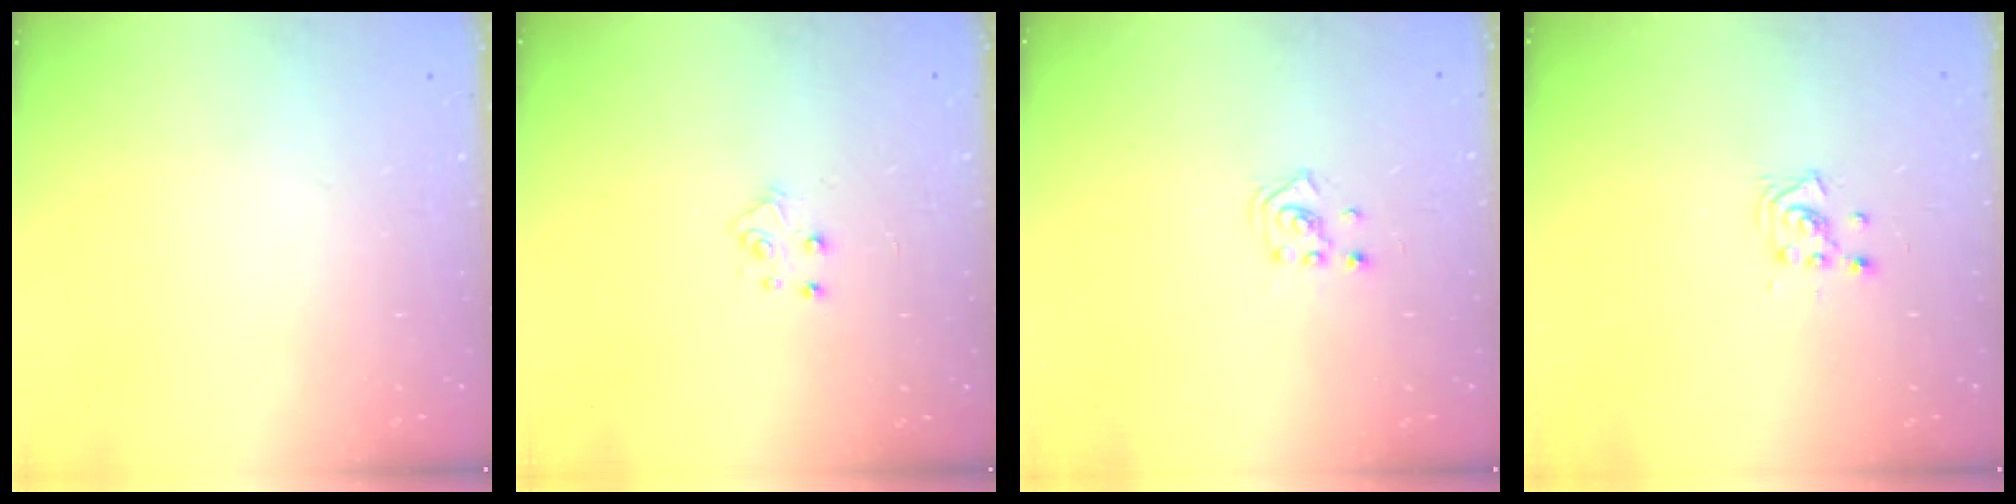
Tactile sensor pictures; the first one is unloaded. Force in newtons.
{"total": 4.6, "press": 4.6, "slide": 0.5}
{"total": 1.3, "press": 1.3, "slide": 0.1}
{"total": 3.1, "press": 3.1, "slide": 0.4}